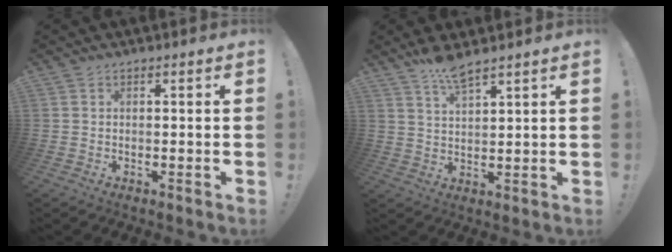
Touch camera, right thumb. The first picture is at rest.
{"total": 6.8, "force": [5.6, 1.1, 3.6], "torque": [-0.066, -0.025, 0.098]}